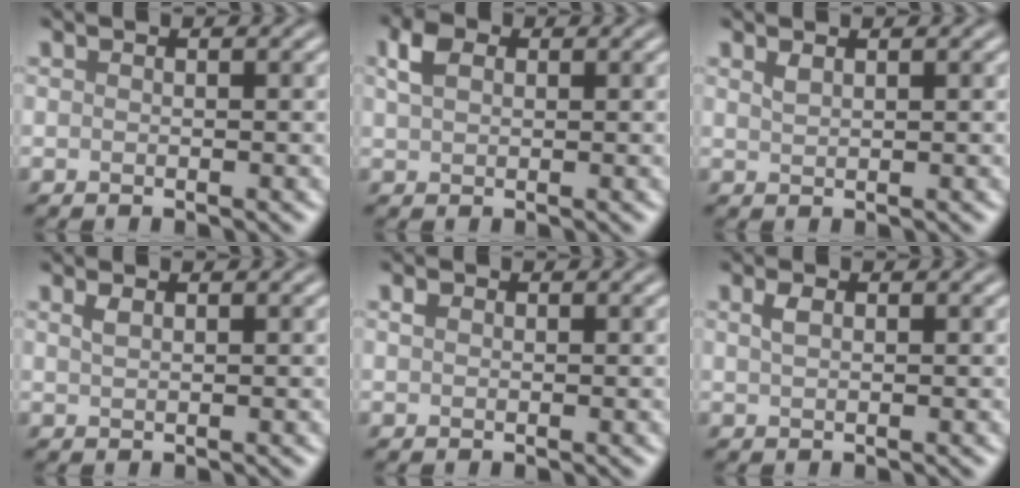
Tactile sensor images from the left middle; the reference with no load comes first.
{"total": 2.7, "force": [1.2, 1.8, 1.7], "torque": [-0.037, 0.008, 0.019]}
{"total": 0.9, "force": [0.7, 0.3, 0.5], "torque": [-0.012, 0.001, 0.016]}
{"total": 1.0, "force": [0.6, 0.4, 0.7], "torque": [-0.015, 0.002, 0.012]}
{"total": 0.8, "force": [0.3, 0.6, 0.4], "torque": [-0.008, 0.001, 0.005]}
{"total": 1.2, "force": [0.6, 0.6, 0.9], "torque": [-0.021, 0.002, 0.013]}